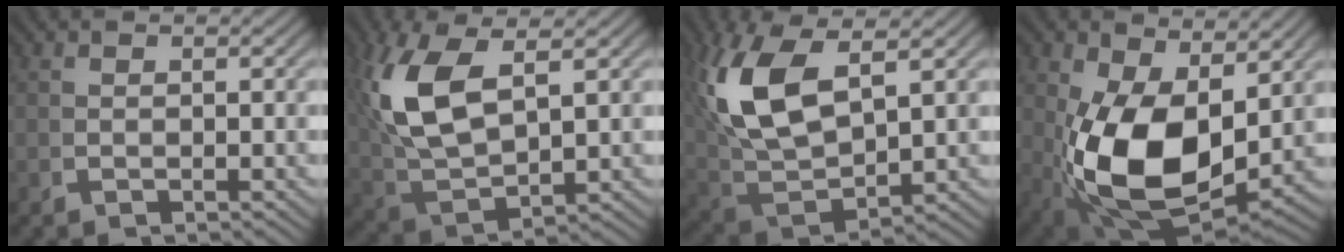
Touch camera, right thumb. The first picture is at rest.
{"total": 8.7, "force": [1.9, 5.1, 6.8], "torque": [-0.177, -0.011, 0.052]}
{"total": 10.0, "force": [2.0, 5.9, 7.8], "torque": [-0.195, -0.018, 0.052]}
{"total": 12.5, "force": [-0.2, 7.2, 10.2], "torque": [-0.235, -0.067, 0.035]}